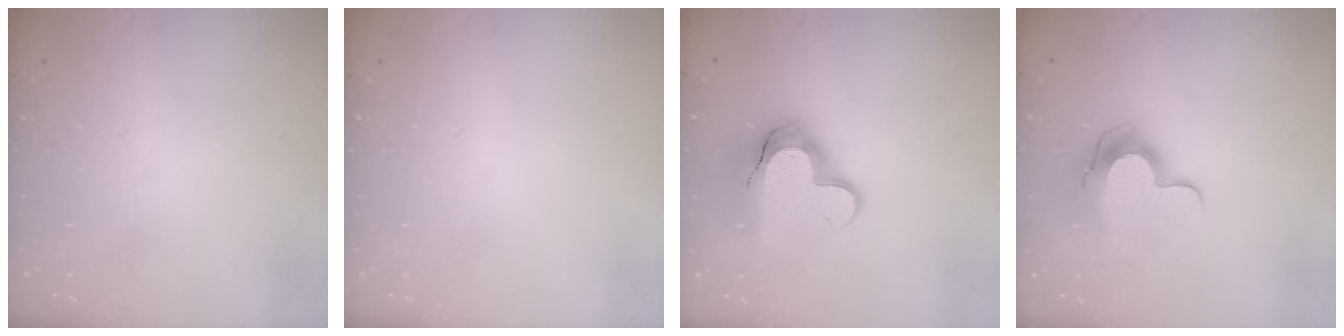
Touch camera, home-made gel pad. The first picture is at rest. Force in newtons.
{"total": 0.0}
{"total": 14.0, "press": 13.9, "slide": 0.7}
{"total": 10.9, "press": 10.9, "slide": 1.1}